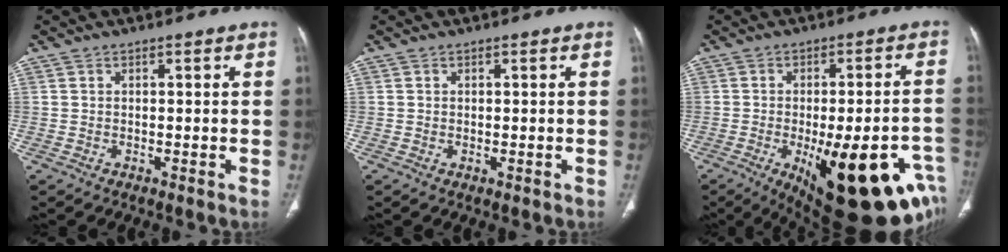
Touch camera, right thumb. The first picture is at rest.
{"total": 0.0}
{"total": 25.3, "force": [-10.6, 8.5, 21.3], "torque": [-0.204, 0.024, -0.126]}